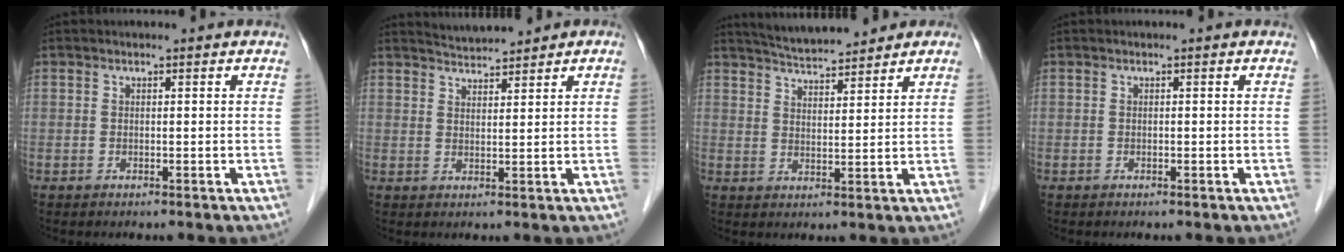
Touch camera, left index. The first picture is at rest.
{"total": 3.3, "force": [3.3, 0.1, 0.2], "torque": [-0.008, 0.016, 0.060]}
{"total": 7.3, "force": [6.8, 0.7, 2.5], "torque": [-0.049, 0.020, 0.119]}
{"total": 0.0}